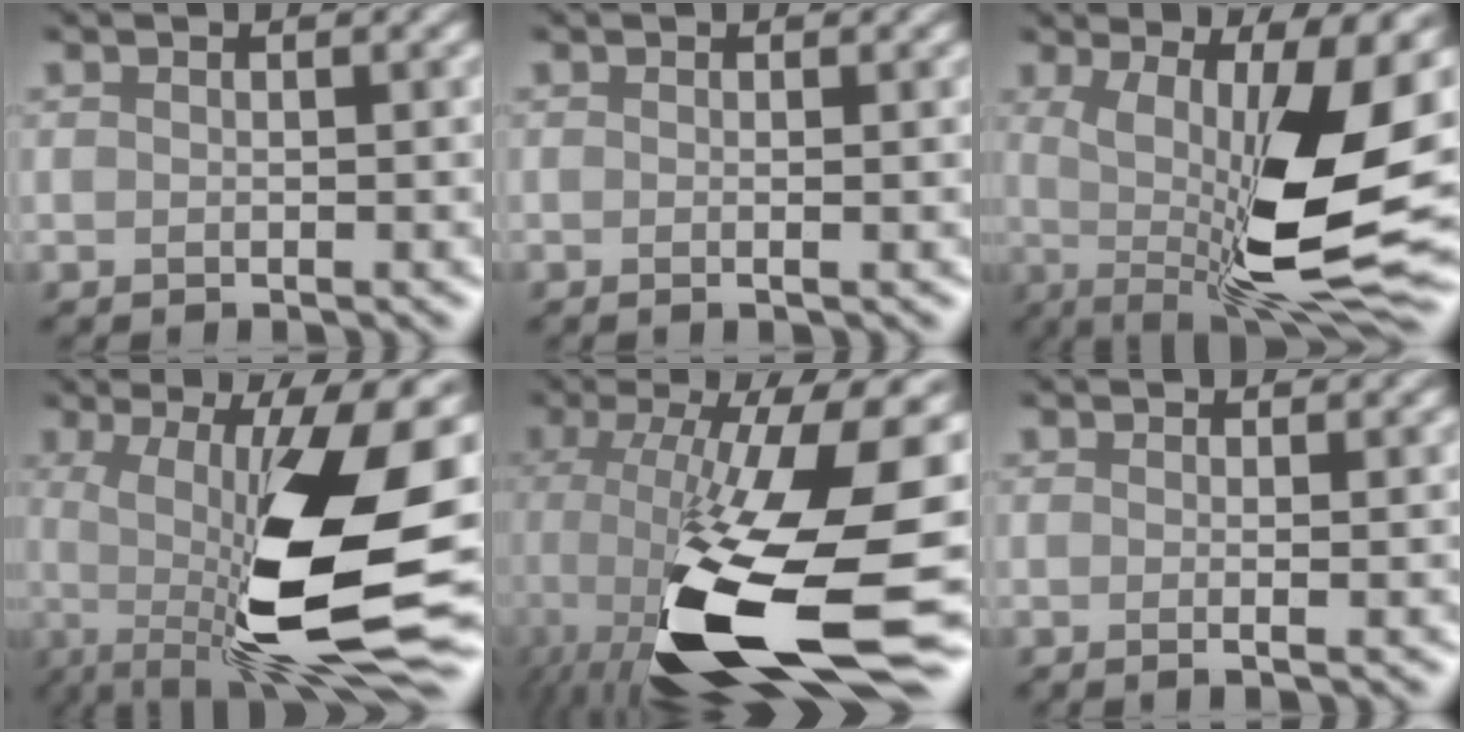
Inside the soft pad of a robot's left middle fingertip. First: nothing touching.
{"total": 0.9, "force": [0.1, 0.5, 0.7], "torque": [0.009, 0.000, -0.008]}
{"total": 12.6, "force": [-0.7, 2.9, 12.2], "torque": [-0.202, -0.009, 0.006]}
{"total": 14.0, "force": [-1.9, 3.4, 13.5], "torque": [-0.238, -0.008, -0.016]}
{"total": 16.4, "force": [-3.8, 5.1, 15.1], "torque": [-0.308, -0.038, -0.042]}
{"total": 1.1, "force": [0.1, 0.5, 1.0], "torque": [0.002, 0.001, -0.009]}